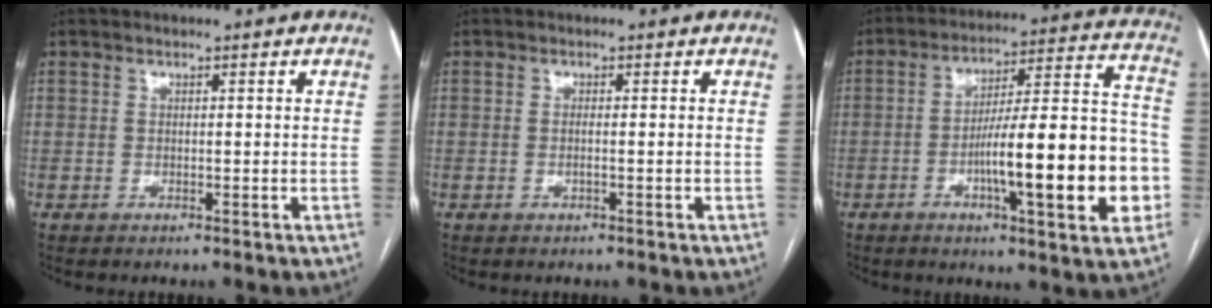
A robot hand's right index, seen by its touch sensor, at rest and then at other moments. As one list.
[{"total": 1.1, "force": [-0.2, 0.0, 1.0], "torque": [-0.019, 0.000, 0.000]}, {"total": 20.2, "force": [-5.3, 2.9, 19.3], "torque": [-0.246, 0.025, -0.072]}]